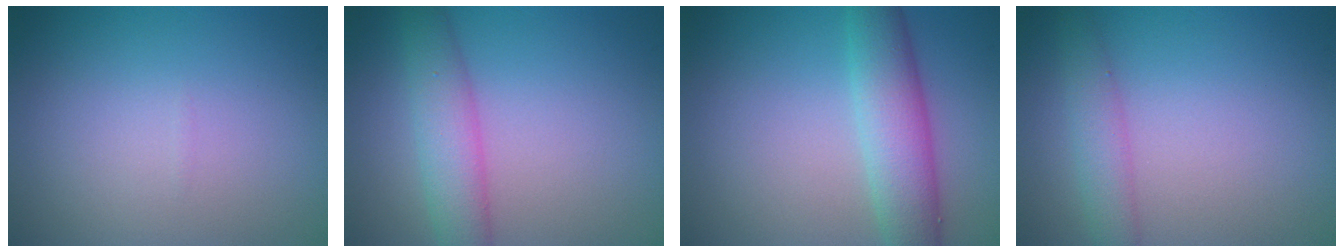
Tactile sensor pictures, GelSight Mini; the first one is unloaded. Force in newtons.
{"total": 4.2, "press": 4.1, "slide": 0.1}
{"total": 5.2, "press": 5.2, "slide": 0.1}
{"total": 2.5, "press": 2.5, "slide": 0.1}